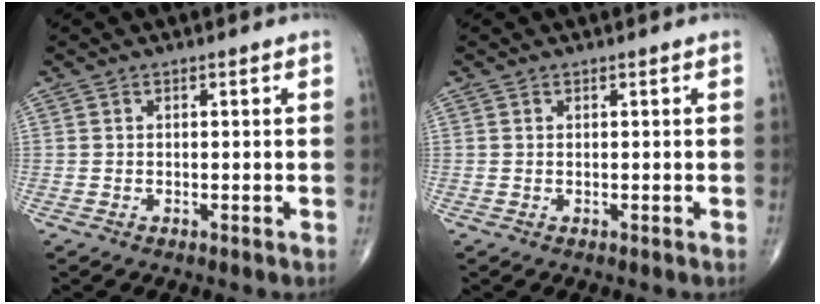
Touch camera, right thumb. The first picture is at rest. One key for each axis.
{"total": 0.0}